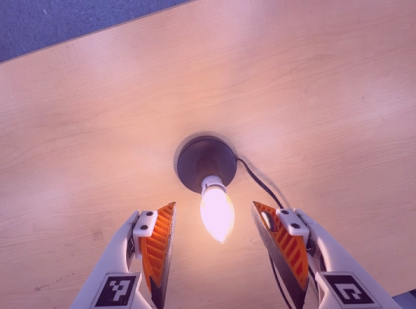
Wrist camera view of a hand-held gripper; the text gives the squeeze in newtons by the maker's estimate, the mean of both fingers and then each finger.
{"total": 0.0}